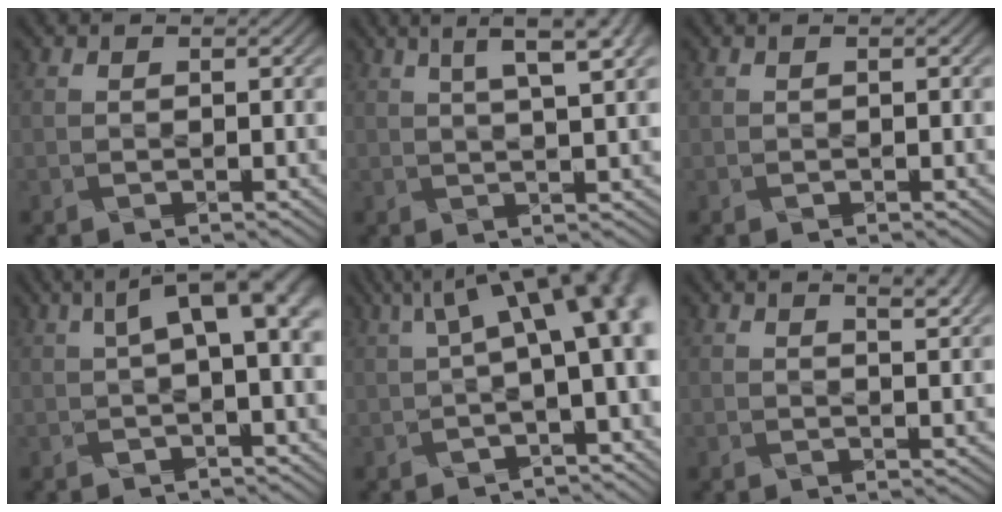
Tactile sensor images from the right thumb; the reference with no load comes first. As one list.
[{"total": 7.8, "force": [4.0, 1.9, 6.4], "torque": [-0.075, 0.031, 0.046]}, {"total": 0.5, "force": [0.1, 0.1, 0.5], "torque": [-0.009, 0.003, -0.003]}, {"total": 6.1, "force": [1.0, 1.6, 5.8], "torque": [-0.083, 0.020, 0.018]}, {"total": 10.7, "force": [2.3, 3.3, 9.9], "torque": [-0.131, 0.024, 0.044]}, {"total": 4.3, "force": [2.8, 1.2, 3.1], "torque": [-0.033, 0.016, 0.029]}]